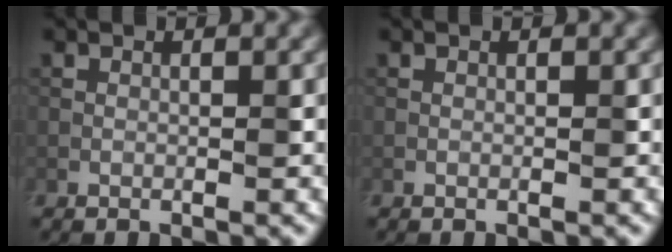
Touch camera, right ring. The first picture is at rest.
{"total": 0.0}